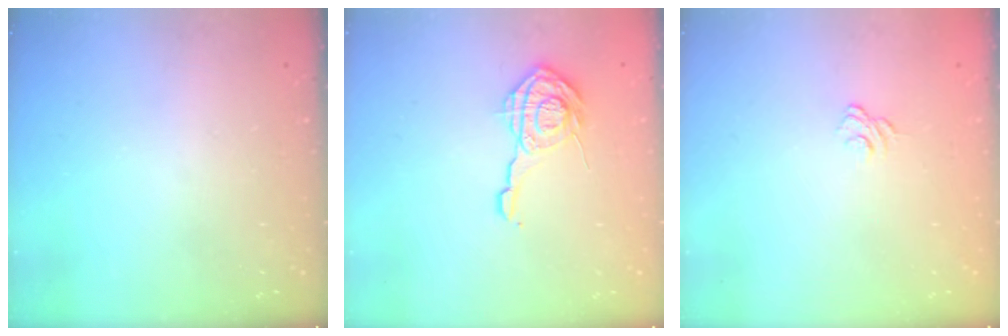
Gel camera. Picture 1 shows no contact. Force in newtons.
{"total": 11.1, "press": 11.1, "slide": 0.9}
{"total": 3.2, "press": 3.0, "slide": 1.2}